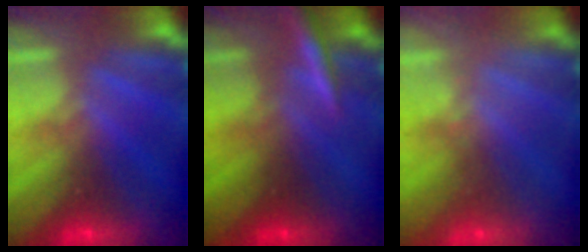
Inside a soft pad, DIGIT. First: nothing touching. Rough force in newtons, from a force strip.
{"total": 2.9}
{"total": 2.6}